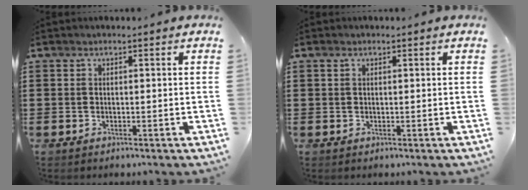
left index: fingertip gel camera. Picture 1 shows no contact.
{"total": 0.7, "force": [0.3, 0.4, 0.5], "torque": [-0.011, 0.006, 0.004]}